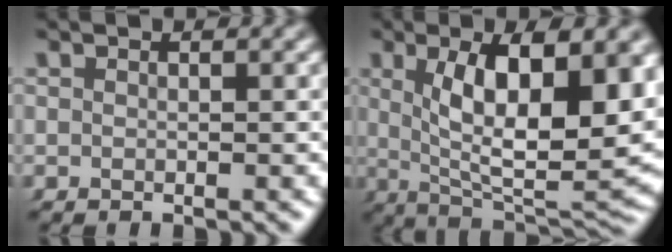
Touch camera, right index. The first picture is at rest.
{"total": 12.2, "force": [2.4, 5.0, 10.9], "torque": [-0.169, -0.009, 0.045]}